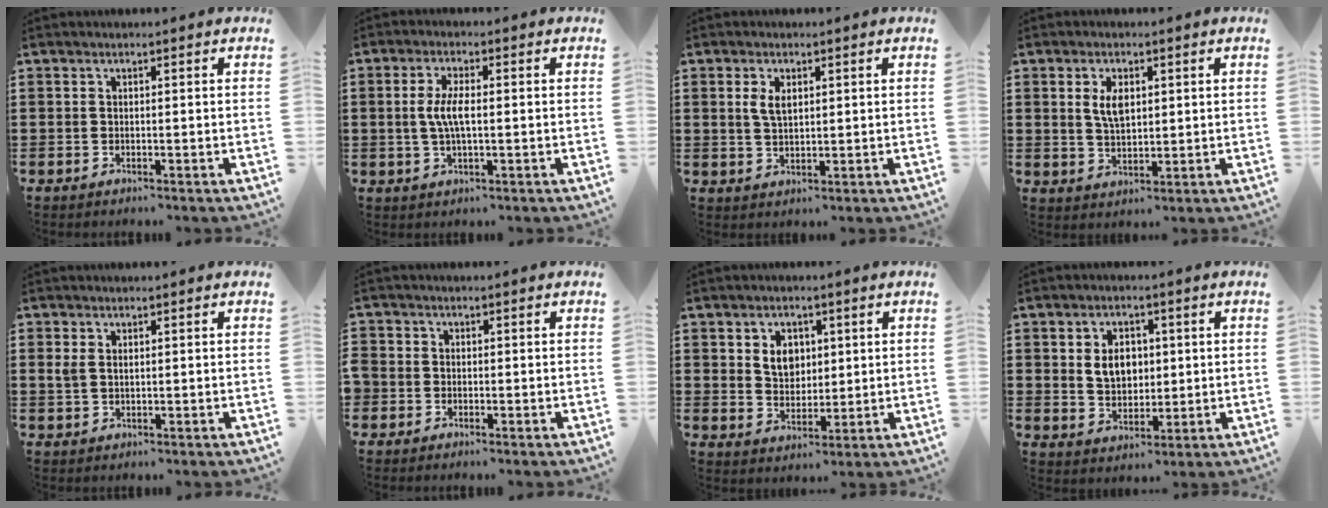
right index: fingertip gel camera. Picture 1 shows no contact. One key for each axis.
{"total": 4.6, "fx": 0.1, "fy": 1.4, "fz": 4.4, "tx": -0.095, "ty": -0.003, "tz": -0.005}
{"total": 3.0, "fx": 1.0, "fy": 1.5, "fz": 2.5, "tx": -0.053, "ty": 0.005, "tz": 0.018}
{"total": 4.3, "fx": 1.3, "fy": 2.1, "fz": 3.5, "tx": -0.066, "ty": 0.006, "tz": 0.021}
{"total": 1.7, "fx": 0.6, "fy": 1.0, "fz": 1.2, "tx": -0.028, "ty": 0.006, "tz": 0.010}
{"total": 1.0, "fx": -0.6, "fy": 0.8, "fz": 0.0, "tx": -0.001, "ty": 0.003, "tz": -0.015}
{"total": 4.9, "fx": 1.6, "fy": 3.7, "fz": 2.7, "tx": -0.058, "ty": 0.009, "tz": 0.026}
{"total": 5.2, "fx": 0.9, "fy": 3.9, "fz": 3.3, "tx": -0.062, "ty": 0.006, "tz": 0.011}